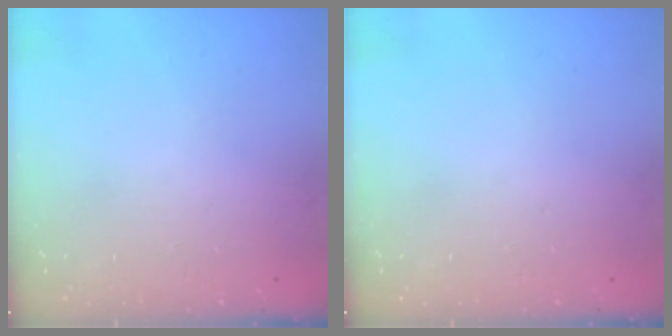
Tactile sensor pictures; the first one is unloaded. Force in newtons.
{"total": 0.0}